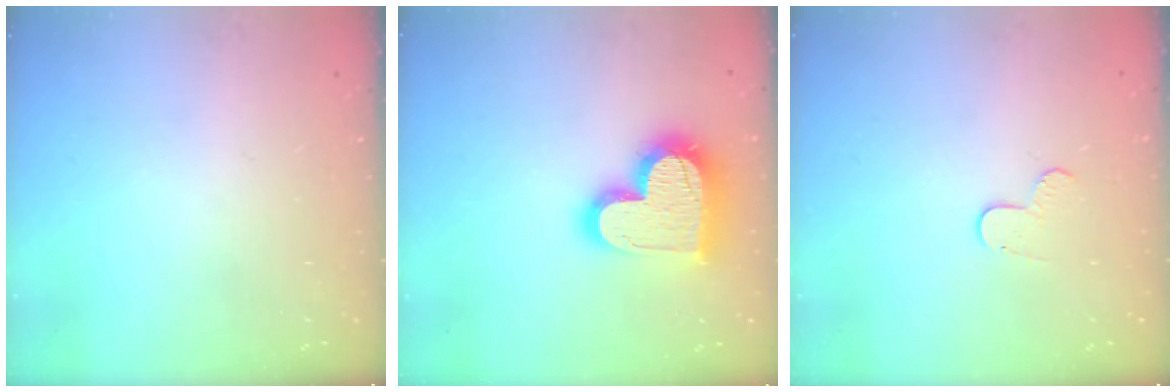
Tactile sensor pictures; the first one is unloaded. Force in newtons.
{"total": 20.0, "press": 19.9, "slide": 1.4}
{"total": 5.7, "press": 5.7, "slide": 0.5}